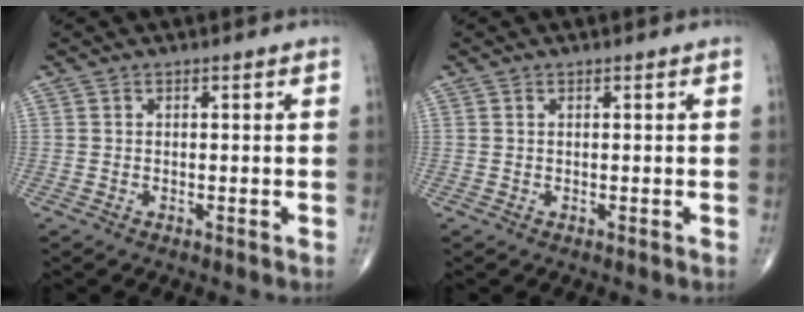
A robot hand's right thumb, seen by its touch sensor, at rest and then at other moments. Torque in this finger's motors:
{"motor_torque": [-0.01, 0.22, -0.04, 0.06, 0.05]}